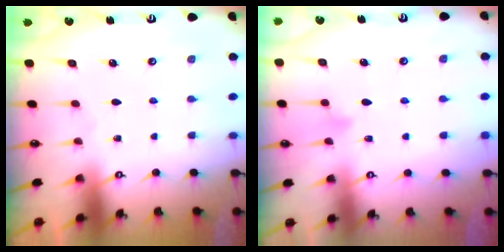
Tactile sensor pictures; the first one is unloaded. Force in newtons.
{"total": 6.9, "press": 6.9, "slide": 0.4}